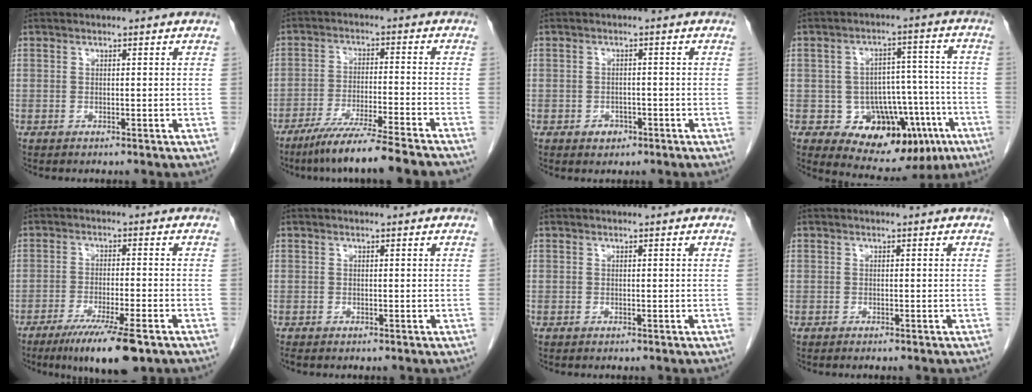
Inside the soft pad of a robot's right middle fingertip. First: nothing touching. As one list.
[{"total": 12.7, "force": [-10.5, -0.7, 7.0], "torque": [-0.102, -0.033, -0.169]}, {"total": 2.1, "force": [-1.2, 1.5, 0.8], "torque": [-0.009, 0.005, -0.012]}, {"total": 14.0, "force": [-6.7, 8.9, 8.4], "torque": [-0.083, 0.041, -0.080]}, {"total": 10.1, "force": [-6.6, 0.7, 7.6], "torque": [-0.120, -0.024, -0.103]}, {"total": 0.0}, {"total": 0.0}, {"total": 0.5, "force": [-0.5, 0.0, 0.3], "torque": [-0.006, -0.001, -0.007]}]